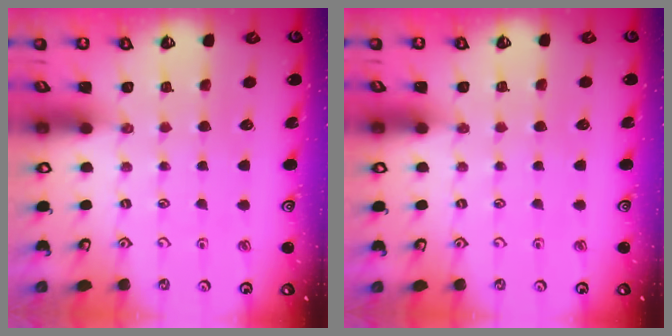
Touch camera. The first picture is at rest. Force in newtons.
{"total": 0.0}